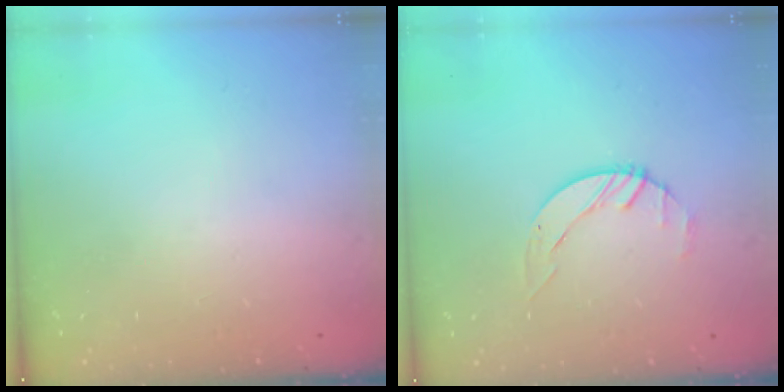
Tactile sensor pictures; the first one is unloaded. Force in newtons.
{"total": 1.4, "press": 1.4, "slide": 0.2}